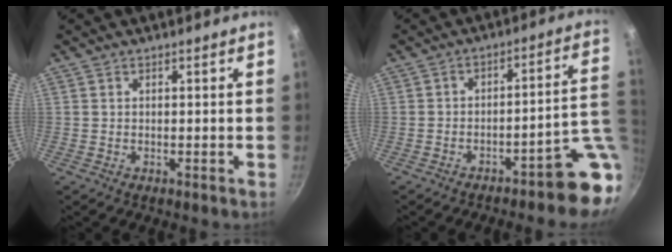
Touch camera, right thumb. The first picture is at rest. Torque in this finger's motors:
{"motor_torque": [1.36, 1.58, 0.92, -1.23, 0.28]}